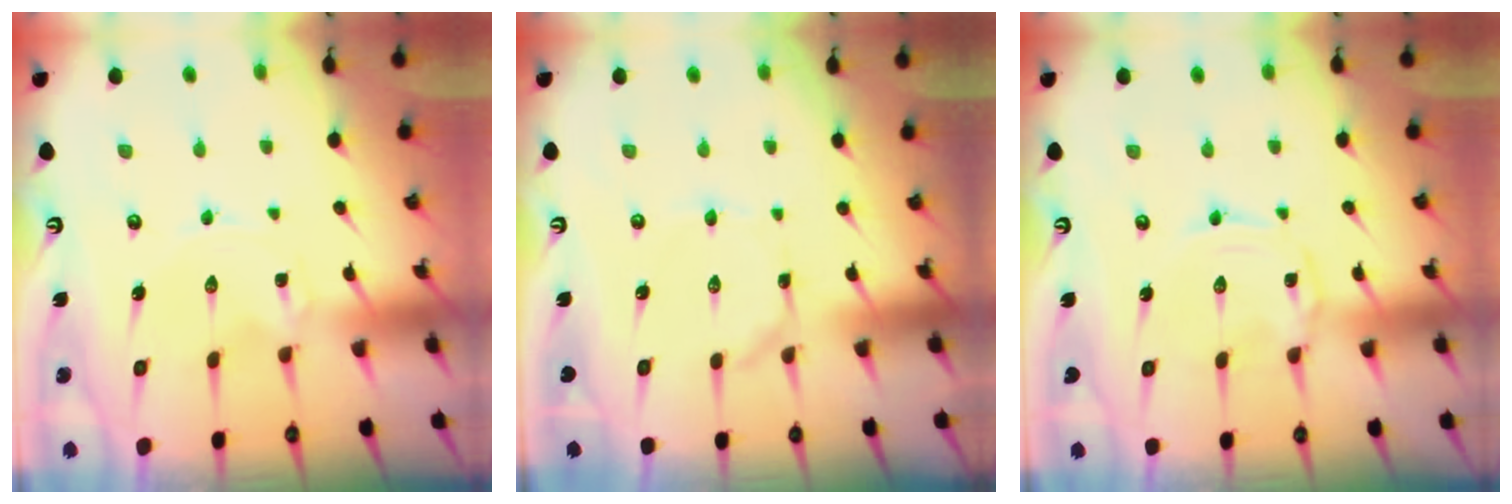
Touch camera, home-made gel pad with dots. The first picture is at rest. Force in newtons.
{"total": 1.6, "press": 1.6, "slide": 0.1}
{"total": 1.4, "press": 1.4, "slide": 0.1}